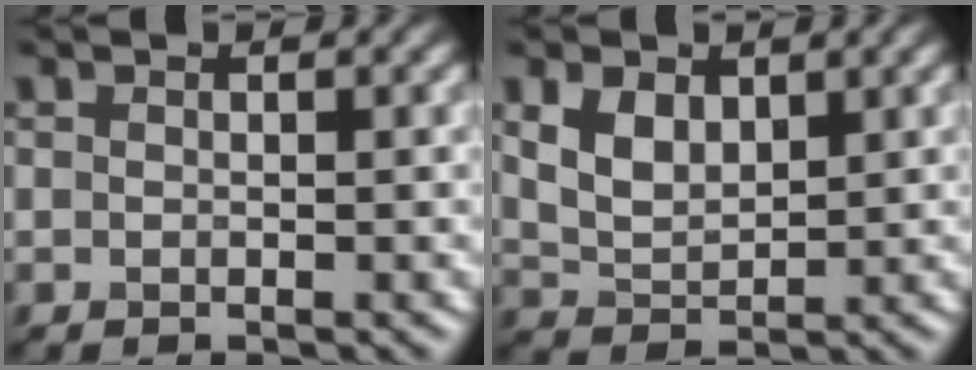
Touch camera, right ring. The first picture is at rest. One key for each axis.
{"total": 3.4, "fx": 1.5, "fy": 2.2, "fz": 2.1, "tx": -0.052, "ty": -0.003, "tz": 0.035}